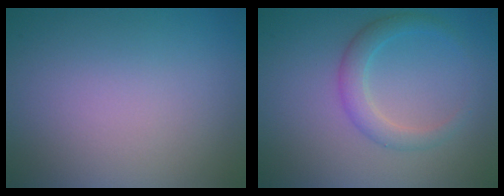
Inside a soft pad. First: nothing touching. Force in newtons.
{"total": 2.5, "press": 2.5, "slide": 0.1}